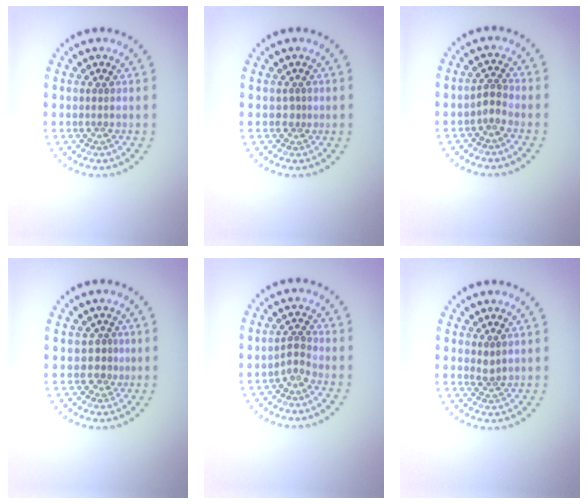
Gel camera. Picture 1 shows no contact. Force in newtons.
{"total": 0.9, "press": 0.5, "slide": 0.7}
{"total": 1.2, "press": 0.9, "slide": 0.8}
{"total": 1.6, "press": 1.2, "slide": 1.1}
{"total": 1.4, "press": 1.0, "slide": 1.1}
{"total": 1.0, "press": 0.7, "slide": 0.7}